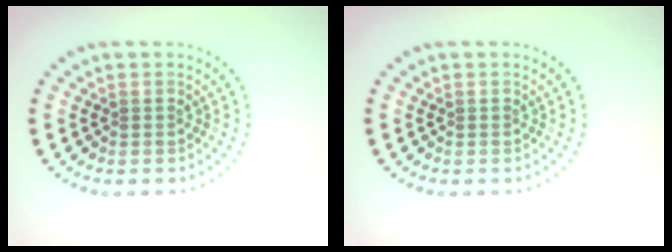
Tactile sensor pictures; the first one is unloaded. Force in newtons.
{"total": 0.0}